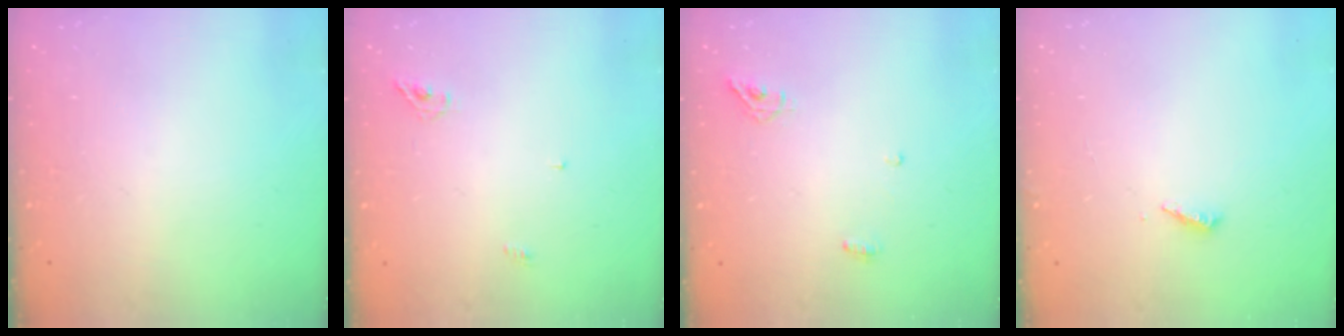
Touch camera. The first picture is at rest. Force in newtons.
{"total": 4.3, "press": 4.3, "slide": 0.1}
{"total": 5.1, "press": 5.0, "slide": 0.8}
{"total": 2.0, "press": 2.0, "slide": 0.2}